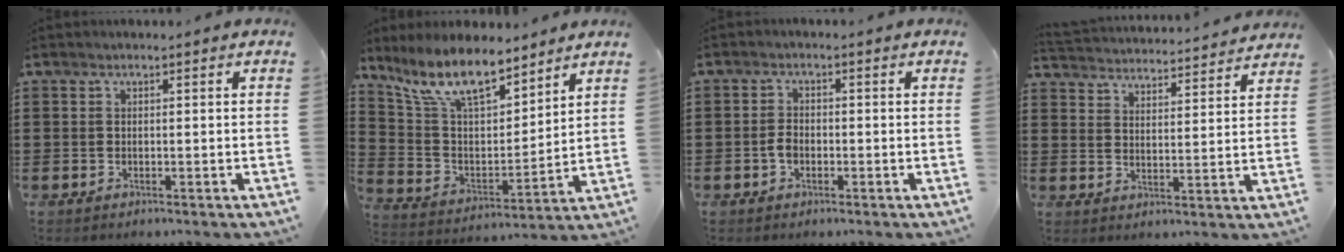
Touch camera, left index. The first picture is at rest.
{"total": 11.5, "force": [9.3, 3.4, 5.9], "torque": [-0.142, -0.041, 0.168]}
{"total": 2.3, "force": [-0.6, 1.4, 1.7], "torque": [-0.048, -0.003, -0.017]}
{"total": 3.9, "force": [3.9, -0.3, -0.2], "torque": [-0.019, -0.032, 0.063]}